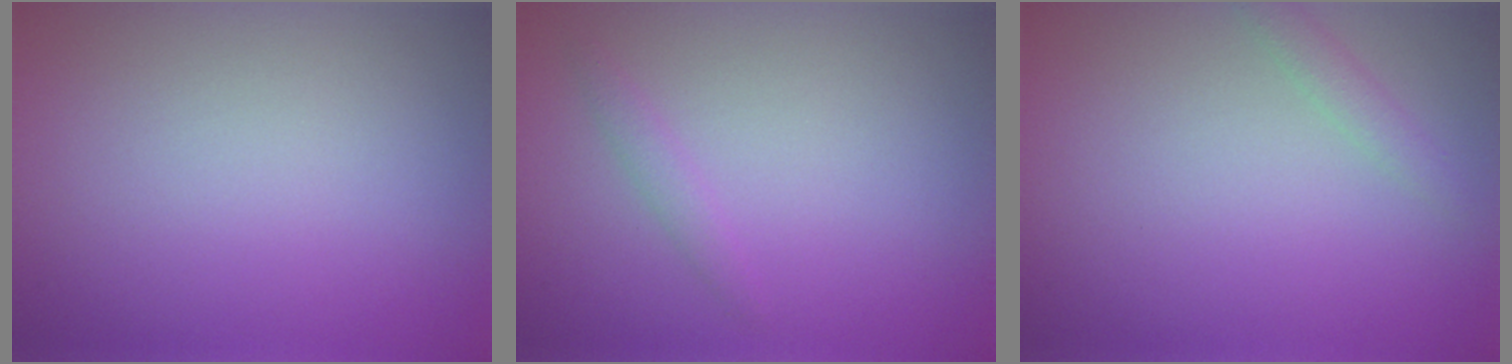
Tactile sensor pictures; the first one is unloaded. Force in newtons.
{"total": 1.6, "press": 1.6, "slide": 0.1}
{"total": 1.3, "press": 1.3, "slide": 0.1}